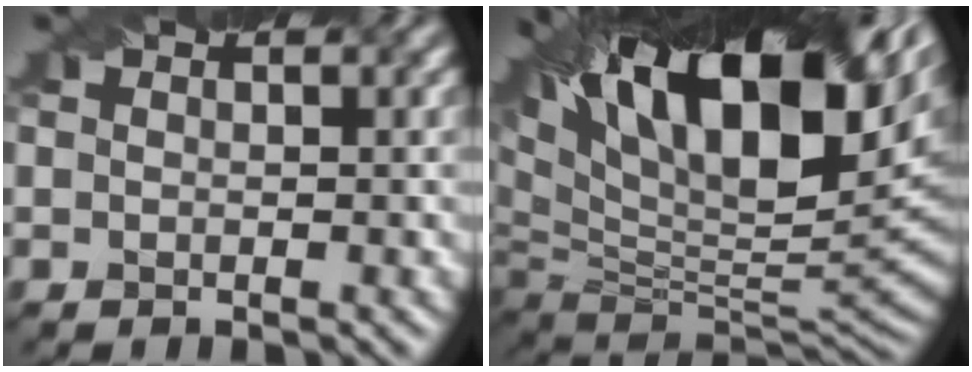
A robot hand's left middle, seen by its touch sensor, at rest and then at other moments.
{"total": 19.5, "force": [8.3, 8.9, 15.2], "torque": [-0.256, 0.027, 0.154]}